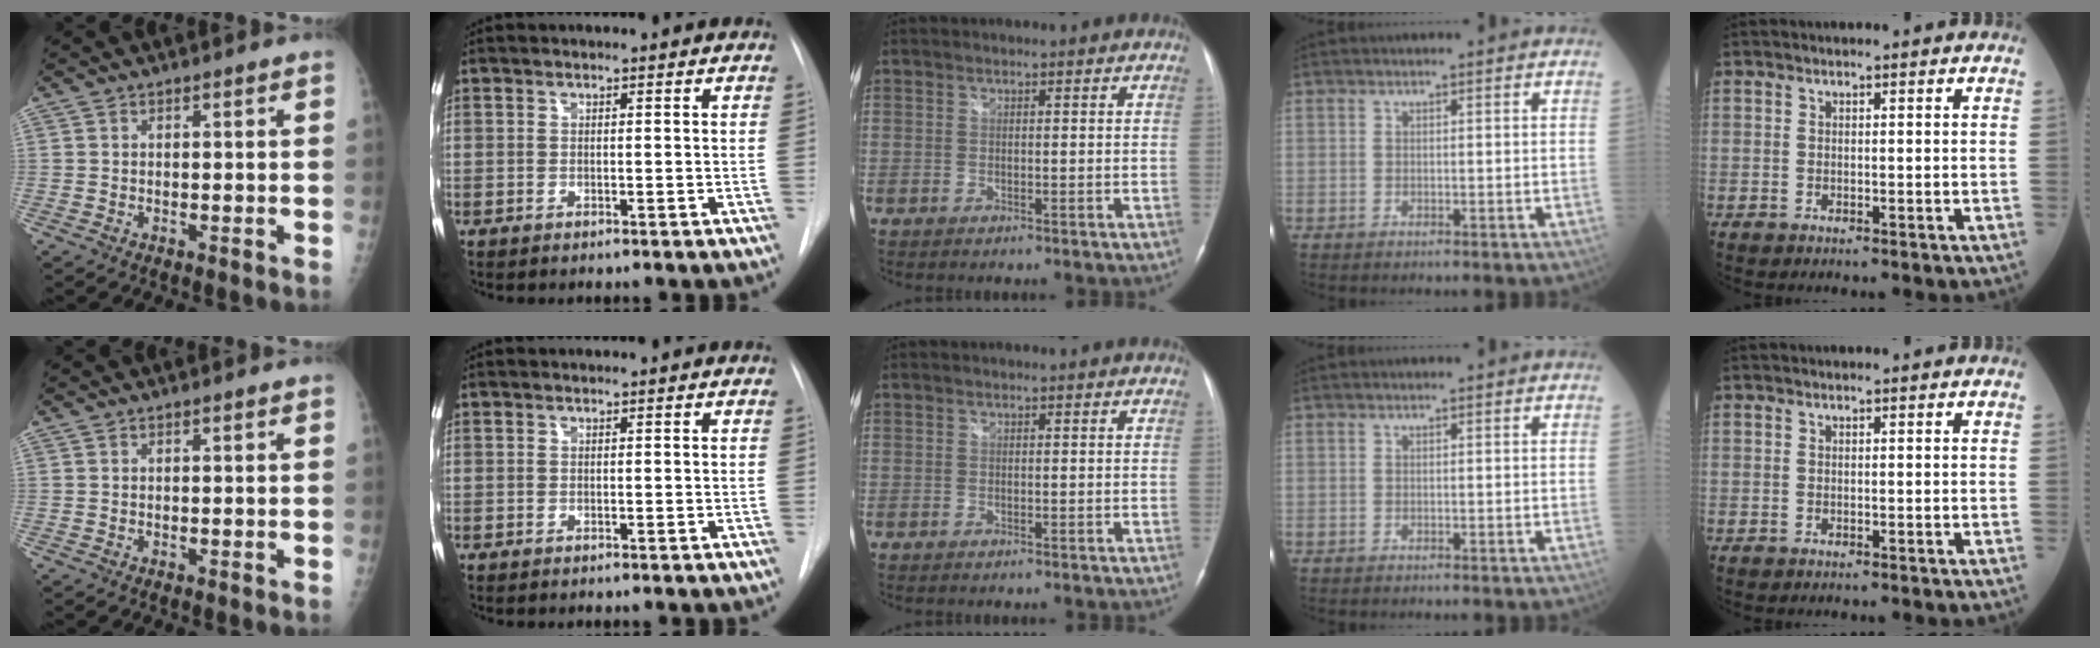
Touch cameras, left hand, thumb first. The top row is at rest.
{}